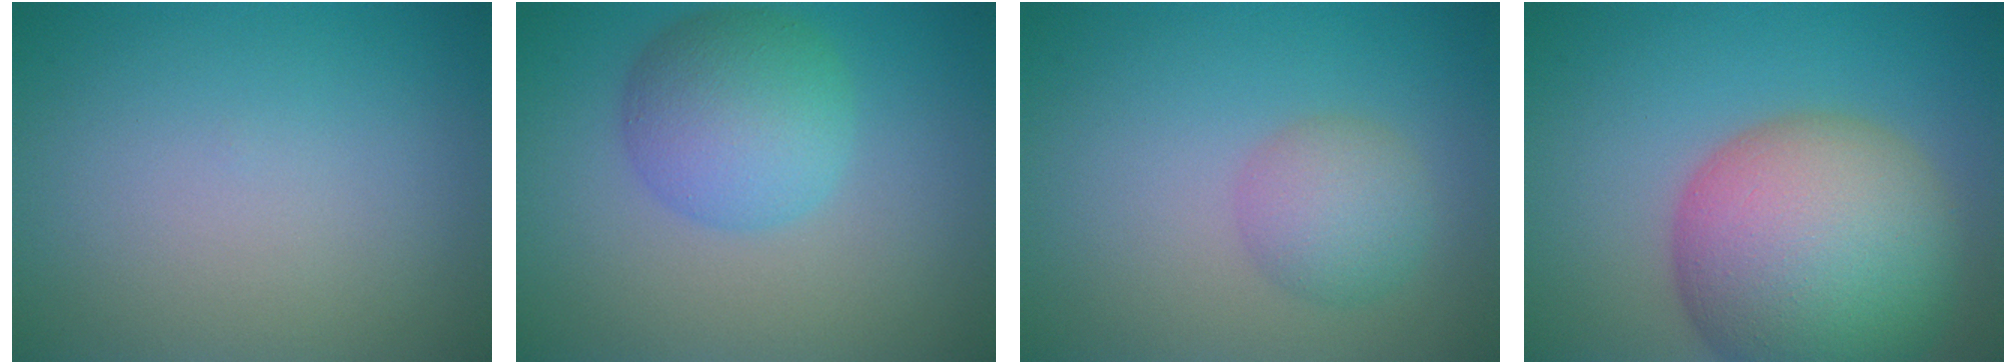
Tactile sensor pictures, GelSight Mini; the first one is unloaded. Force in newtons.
{"total": 5.3, "press": 5.3, "slide": 0.2}
{"total": 2.9, "press": 2.9, "slide": 0.2}
{"total": 13.5, "press": 13.4, "slide": 0.9}